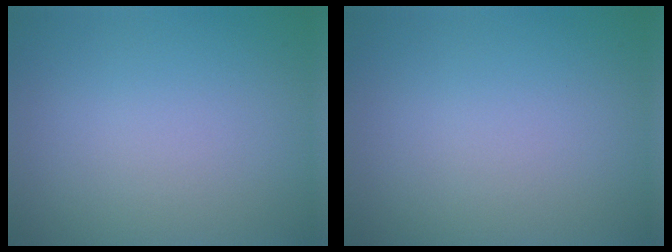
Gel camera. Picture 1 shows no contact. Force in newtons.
{"total": 0.0}